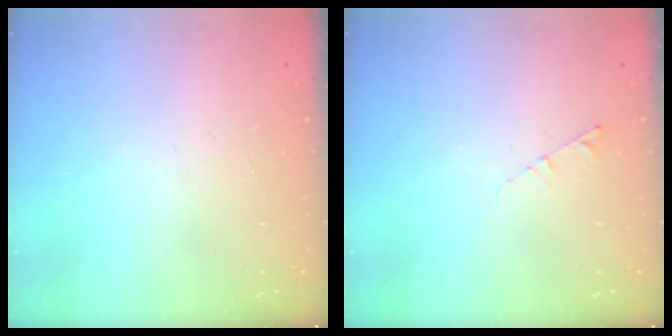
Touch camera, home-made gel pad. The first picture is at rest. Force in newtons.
{"total": 2.7, "press": 2.6, "slide": 0.3}